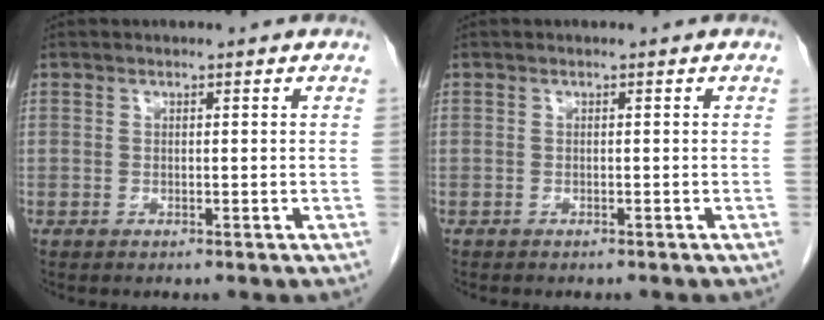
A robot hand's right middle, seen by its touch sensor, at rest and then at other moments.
{"total": 1.4, "force": [-1.2, 0.4, 0.6], "torque": [-0.014, -0.003, -0.015]}